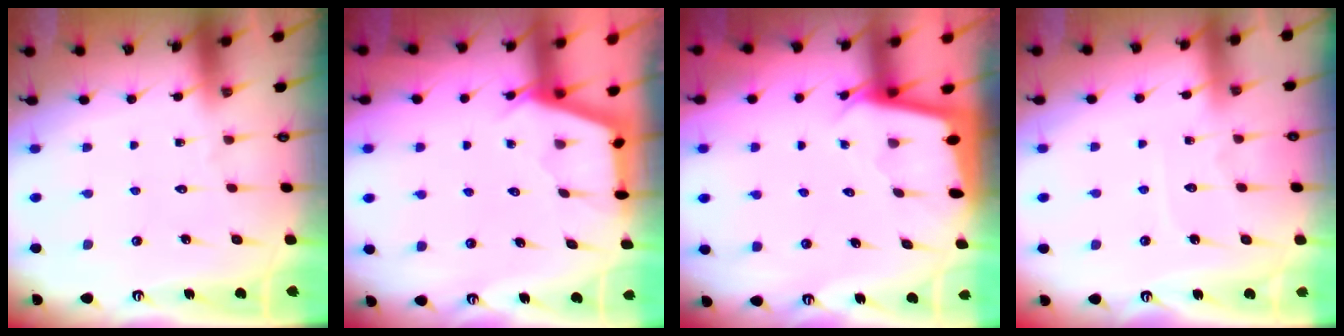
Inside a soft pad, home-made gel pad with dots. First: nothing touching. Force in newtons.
{"total": 2.8, "press": 2.8, "slide": 0.3}
{"total": 1.9, "press": 1.9, "slide": 0.1}
{"total": 3.9, "press": 3.8, "slide": 0.5}